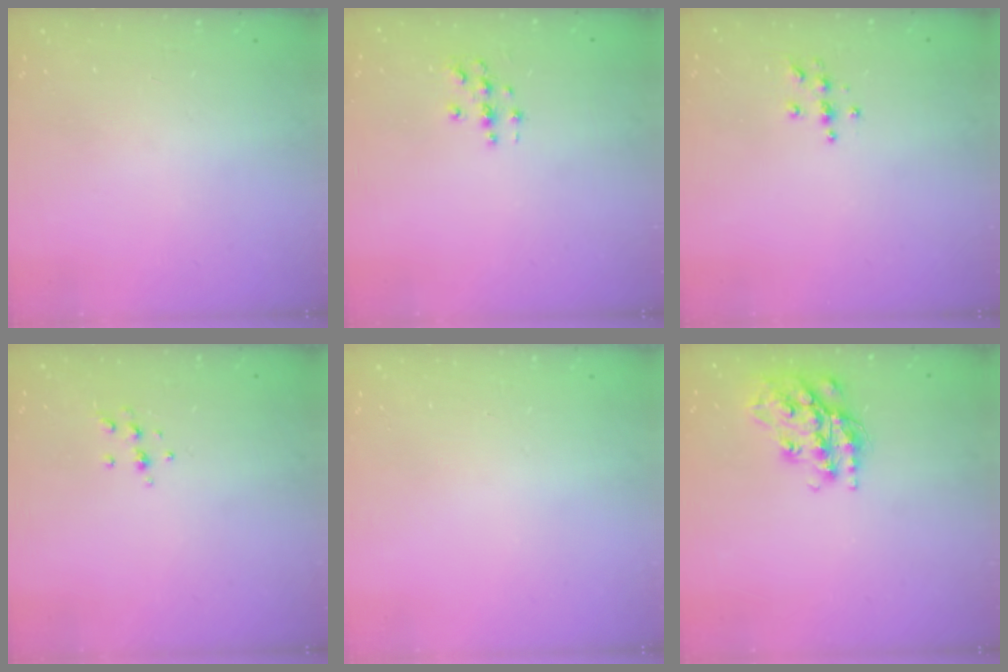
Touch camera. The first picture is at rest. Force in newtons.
{"total": 2.8, "press": 2.8, "slide": 0.3}
{"total": 3.7, "press": 3.7, "slide": 0.4}
{"total": 5.5, "press": 5.3, "slide": 1.5}
{"total": 0.0}
{"total": 16.9, "press": 16.9, "slide": 1.2}